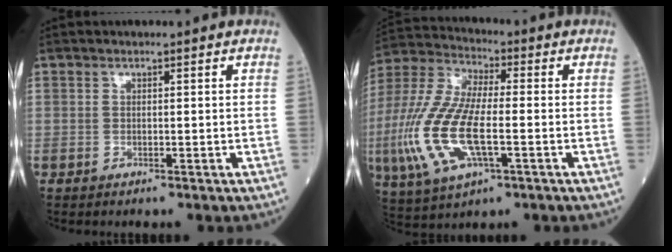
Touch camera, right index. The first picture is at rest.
{"total": 16.1, "force": [-3.6, 5.4, 14.7], "torque": [-0.333, -0.007, -0.068]}